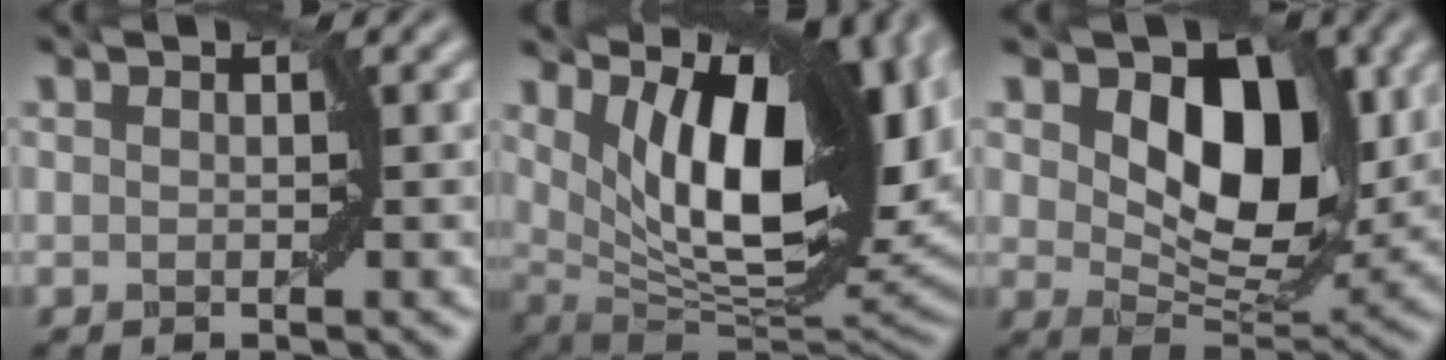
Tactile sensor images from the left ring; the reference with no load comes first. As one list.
[{"total": 16.7, "force": [5.6, 7.3, 14.0], "torque": [-0.197, 0.000, 0.098]}, {"total": 9.1, "force": [2.7, 5.5, 6.7], "torque": [-0.108, -0.011, 0.045]}]